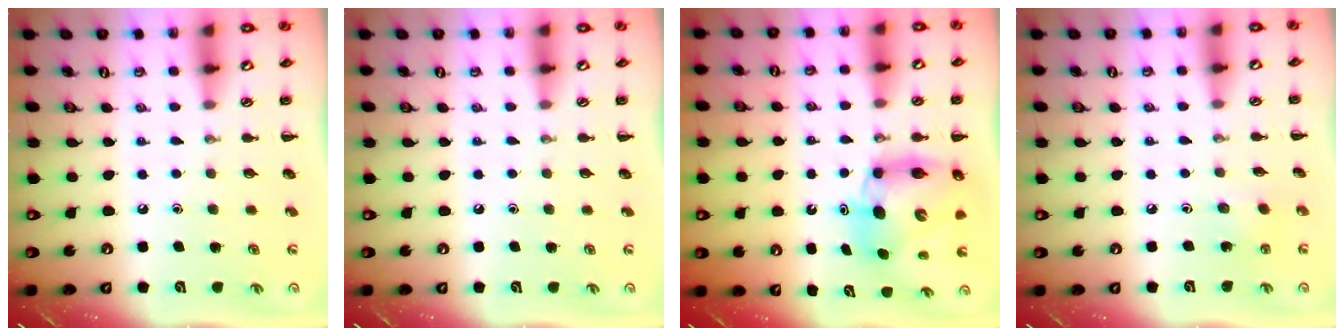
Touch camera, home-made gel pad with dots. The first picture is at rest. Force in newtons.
{"total": 0.0}
{"total": 9.7, "press": 9.2, "slide": 2.9}
{"total": 2.1, "press": 2.1, "slide": 0.5}